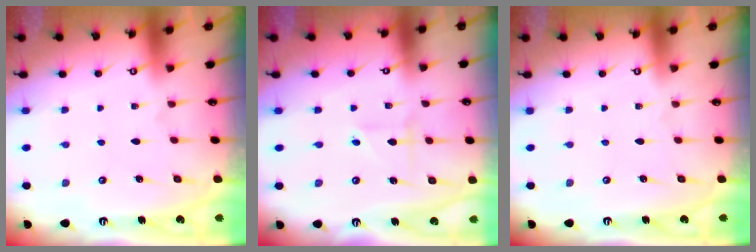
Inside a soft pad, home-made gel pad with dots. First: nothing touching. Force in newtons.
{"total": 1.6, "press": 1.4, "slide": 0.9}
{"total": 0.0}